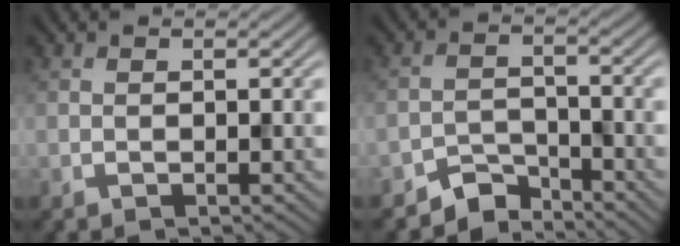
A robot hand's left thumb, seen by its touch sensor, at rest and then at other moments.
{"total": 3.9, "force": [-3.6, 1.4, 0.8], "torque": [-0.010, 0.004, -0.074]}